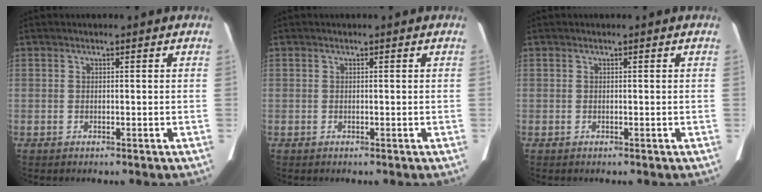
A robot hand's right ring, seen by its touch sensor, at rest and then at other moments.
{"total": 0.0}
{"total": 0.0}